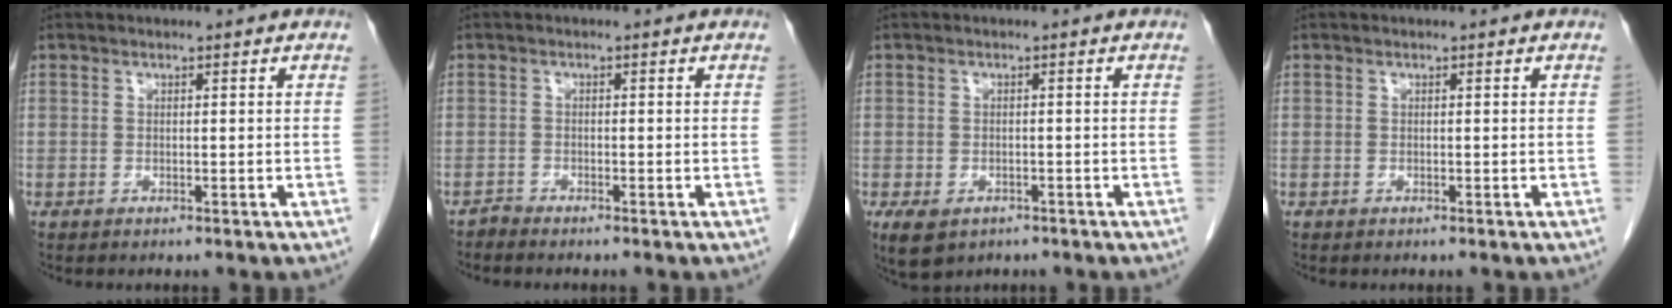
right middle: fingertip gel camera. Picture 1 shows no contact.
{"total": 0.9, "force": [-0.9, -0.1, -0.2], "torque": [0.002, -0.004, -0.020]}
{"total": 4.8, "force": [-2.9, 2.9, 2.3], "torque": [-0.044, -0.006, -0.040]}
{"total": 0.0}